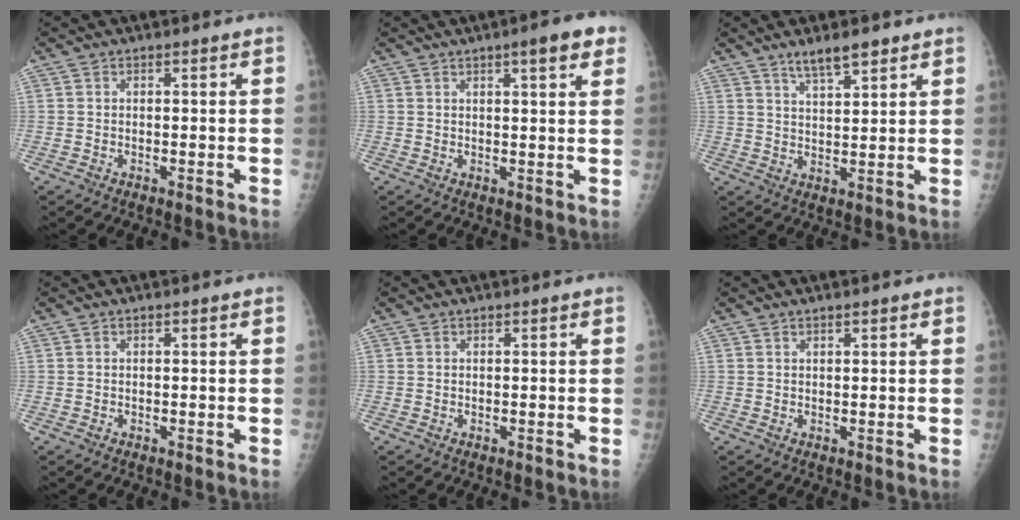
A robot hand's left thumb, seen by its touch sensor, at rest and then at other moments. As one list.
[{"total": 6.4, "force": [3.5, 1.2, 5.2], "torque": [-0.062, -0.008, 0.044]}, {"total": 6.0, "force": [4.4, 1.4, 3.7], "torque": [-0.056, -0.026, 0.077]}, {"total": 0.0}, {"total": 0.0}, {"total": 0.8, "force": [0.6, 0.1, 0.6], "torque": [-0.007, 0.000, 0.010]}]